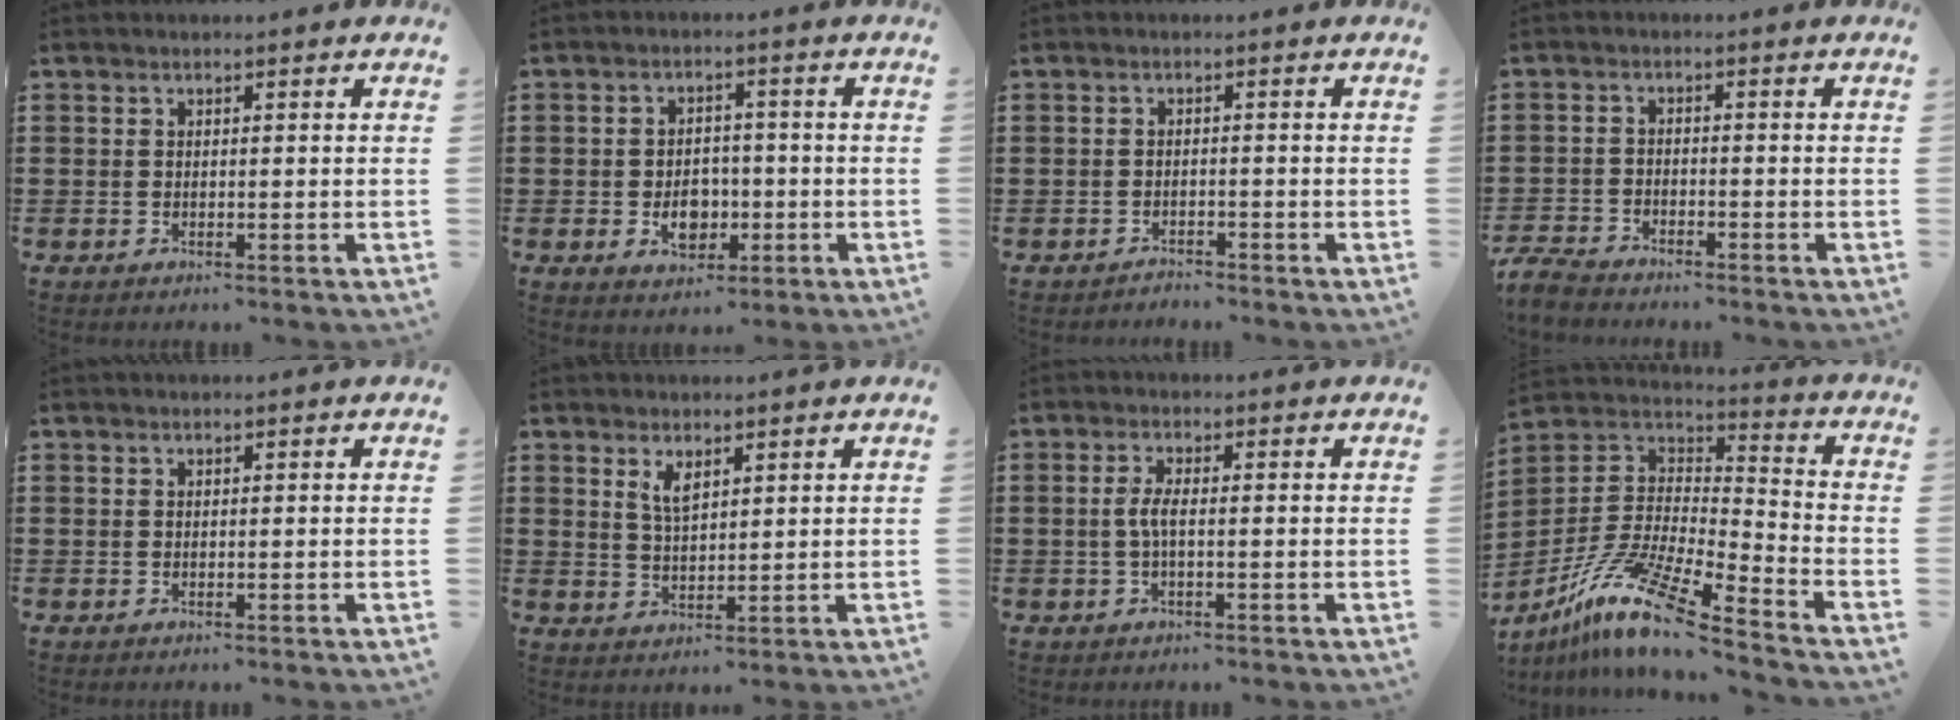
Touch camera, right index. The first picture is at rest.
{"total": 4.9, "force": [-1.2, 3.6, 3.2], "torque": [-0.045, 0.002, -0.025]}
{"total": 1.5, "force": [-1.5, 0.1, -0.3], "torque": [0.000, 0.003, -0.034]}
{"total": 3.1, "force": [-3.0, 0.5, 0.5], "torque": [-0.027, -0.003, -0.066]}
{"total": 0.0}
{"total": 3.0, "force": [1.9, 1.2, 2.1], "torque": [-0.045, 0.003, 0.033]}
{"total": 2.8, "force": [-0.5, 0.6, 2.7], "torque": [-0.065, -0.005, -0.015]}
{"total": 13.2, "force": [-10.1, 1.3, 8.5], "torque": [-0.184, 0.004, -0.202]}